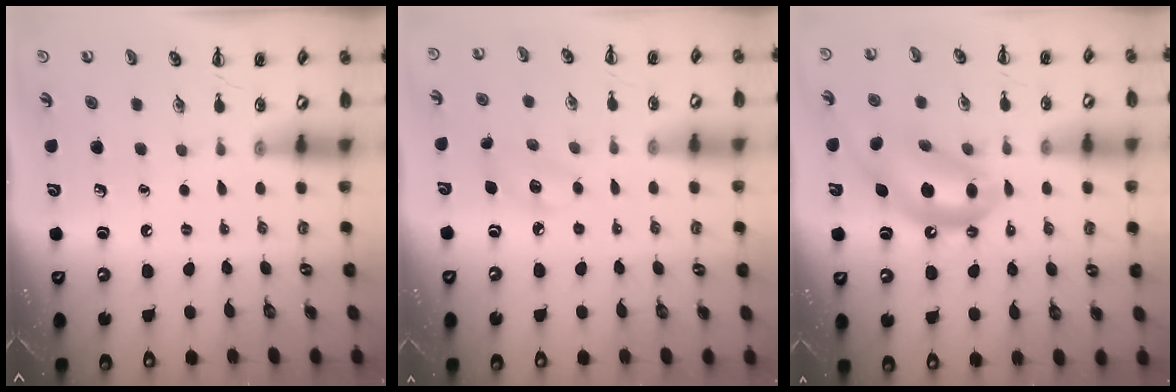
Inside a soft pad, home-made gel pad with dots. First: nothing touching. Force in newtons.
{"total": 6.2, "press": 6.0, "slide": 1.6}
{"total": 13.2, "press": 12.8, "slide": 3.3}